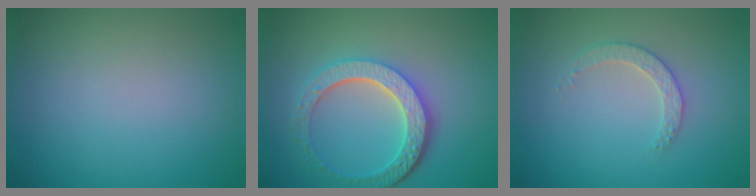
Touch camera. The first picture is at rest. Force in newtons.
{"total": 6.0, "press": 4.5, "slide": 4.0}
{"total": 2.2, "press": 2.2, "slide": 0.6}